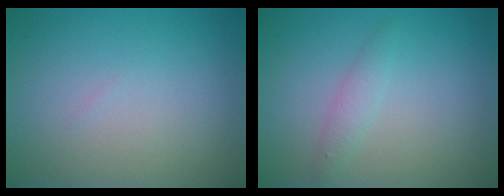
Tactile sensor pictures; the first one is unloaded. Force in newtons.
{"total": 1.4, "press": 1.4, "slide": 0.0}